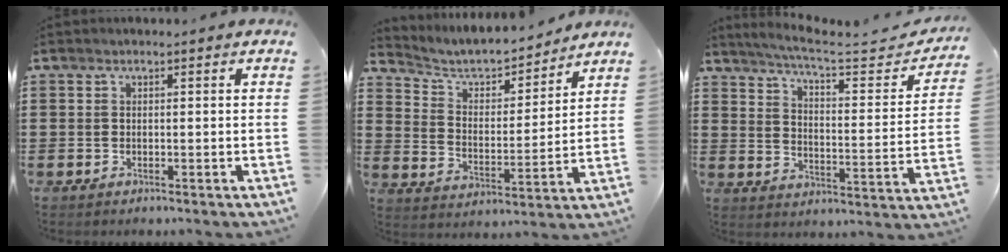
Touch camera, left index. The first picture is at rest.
{"total": 5.1, "force": [4.5, 1.7, 1.5], "torque": [-0.057, -0.030, 0.071]}
{"total": 5.8, "force": [4.8, 0.1, 3.3], "torque": [-0.085, -0.033, 0.075]}